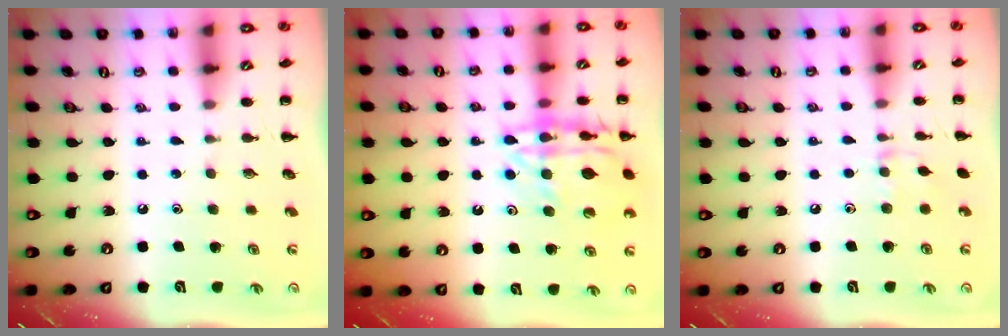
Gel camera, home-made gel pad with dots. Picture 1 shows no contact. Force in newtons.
{"total": 17.7, "press": 17.6, "slide": 1.7}
{"total": 5.7, "press": 5.2, "slide": 2.1}